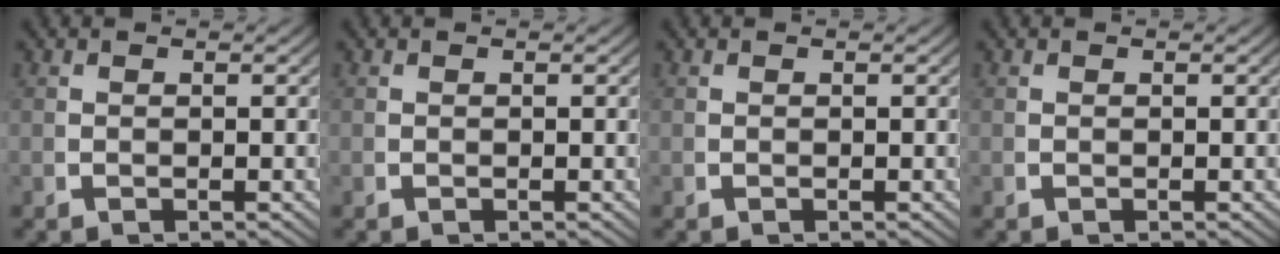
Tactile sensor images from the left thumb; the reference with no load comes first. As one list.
[{"total": 0.0}, {"total": 0.0}, {"total": 0.0}]